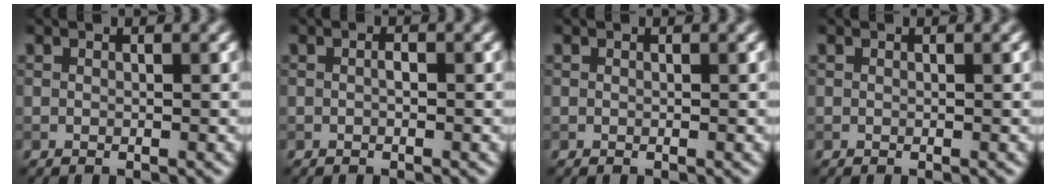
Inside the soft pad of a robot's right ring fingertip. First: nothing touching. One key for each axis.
{"total": 0.7, "fx": -0.2, "fy": 0.3, "fz": 0.6, "tx": -0.015, "ty": 0.000, "tz": -0.006}
{"total": 0.0}
{"total": 0.0}